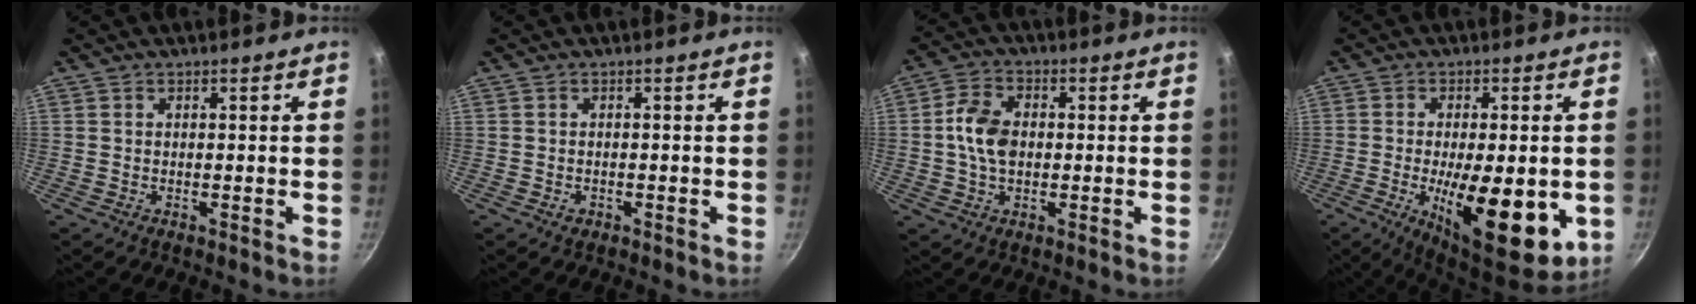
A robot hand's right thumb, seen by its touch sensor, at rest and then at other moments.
{"total": 1.0, "force": [-0.5, 0.7, 0.4], "torque": [-0.006, 0.001, -0.005]}
{"total": 7.9, "force": [0.0, 5.3, 5.9], "torque": [-0.103, 0.016, -0.006]}
{"total": 17.8, "force": [-4.1, 6.6, 16.0], "torque": [-0.219, -0.004, -0.053]}